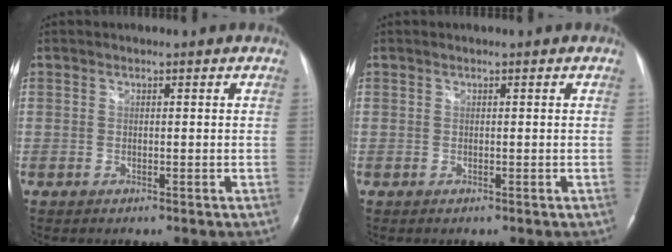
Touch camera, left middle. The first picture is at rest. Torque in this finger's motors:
{"motor_torque": [0.53, -0.45, 0.09, 0.01]}